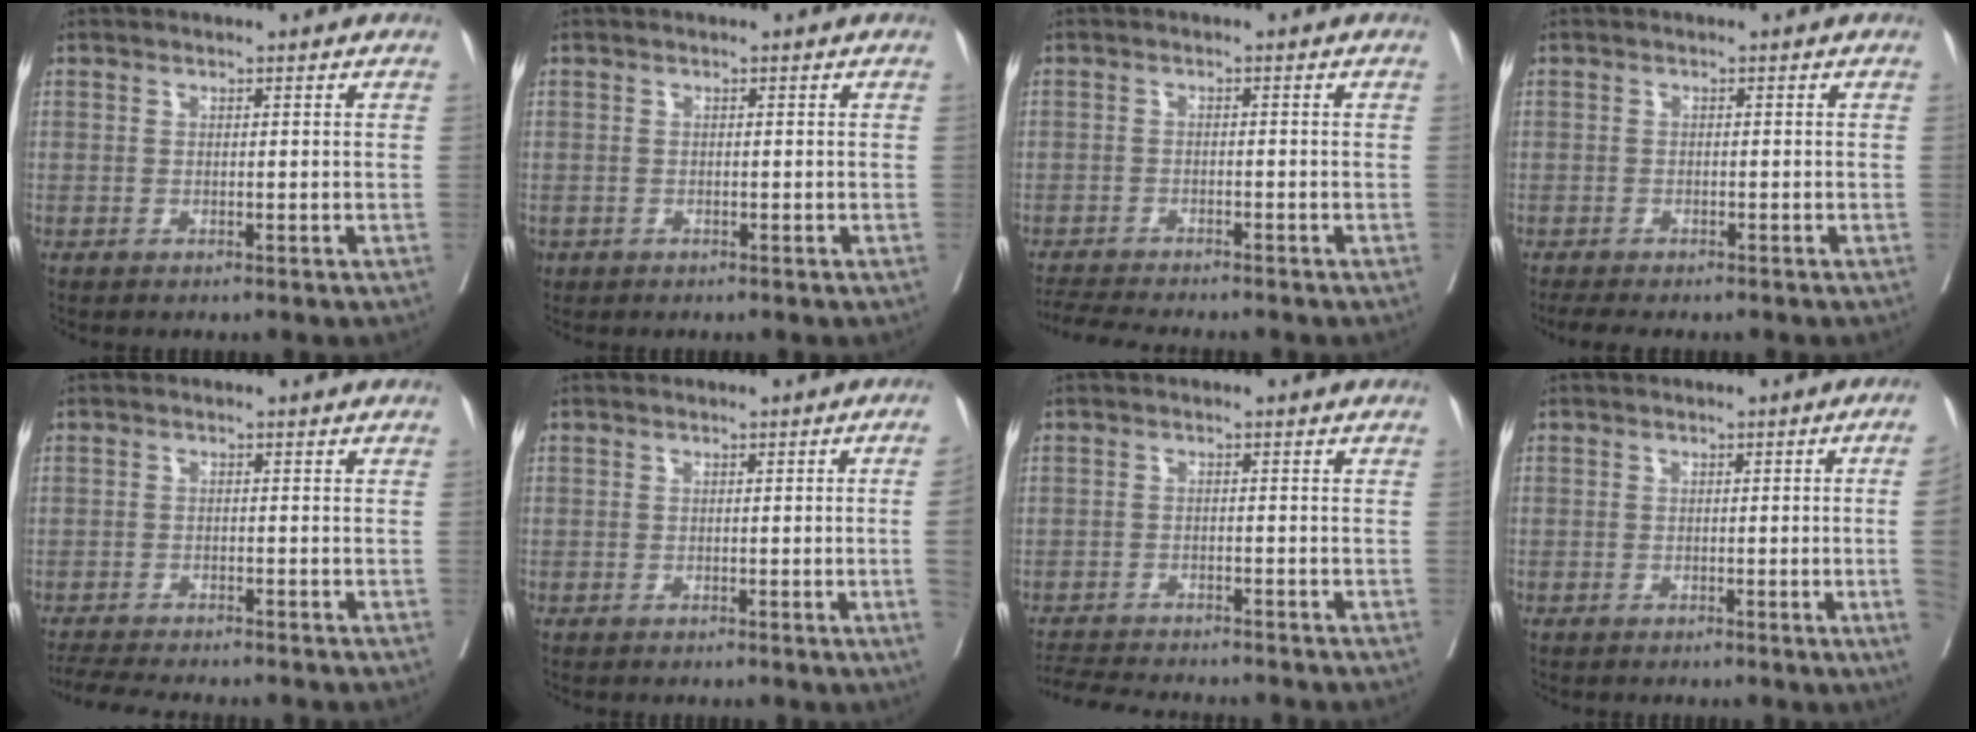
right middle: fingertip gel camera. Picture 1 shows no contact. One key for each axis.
{"total": 0.9, "fx": -0.5, "fy": 0.7, "fz": 0.2, "tx": -0.010, "ty": 0.002, "tz": -0.006}
{"total": 6.8, "fx": -6.4, "fy": 0.4, "fz": 2.4, "tx": -0.038, "ty": -0.016, "tz": -0.105}
{"total": 4.2, "fx": -3.5, "fy": 1.2, "fz": 2.0, "tx": -0.029, "ty": -0.011, "tz": -0.052}
{"total": 6.7, "fx": -6.2, "fy": 0.4, "fz": 2.5, "tx": -0.038, "ty": -0.016, "tz": -0.101}
{"total": 3.4, "fx": -0.5, "fy": -1.2, "fz": 3.1, "tx": -0.038, "ty": -0.005, "tz": -0.005}
{"total": 7.7, "fx": -7.3, "fy": 0.8, "fz": 2.3, "tx": -0.035, "ty": -0.011, "tz": -0.117}
{"total": 5.7, "fx": -0.9, "fy": -1.9, "fz": 5.3, "tx": -0.050, "ty": -0.011, "tz": -0.013}